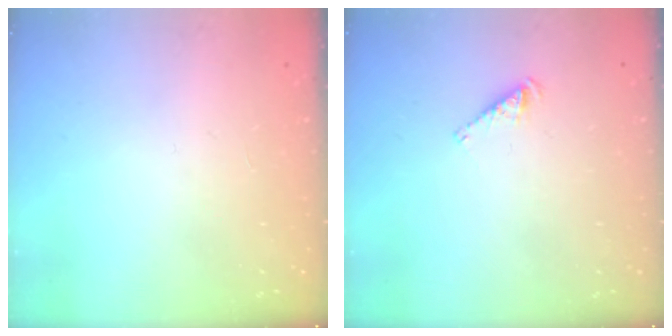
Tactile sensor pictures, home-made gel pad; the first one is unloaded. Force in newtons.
{"total": 2.8, "press": 2.8, "slide": 0.5}